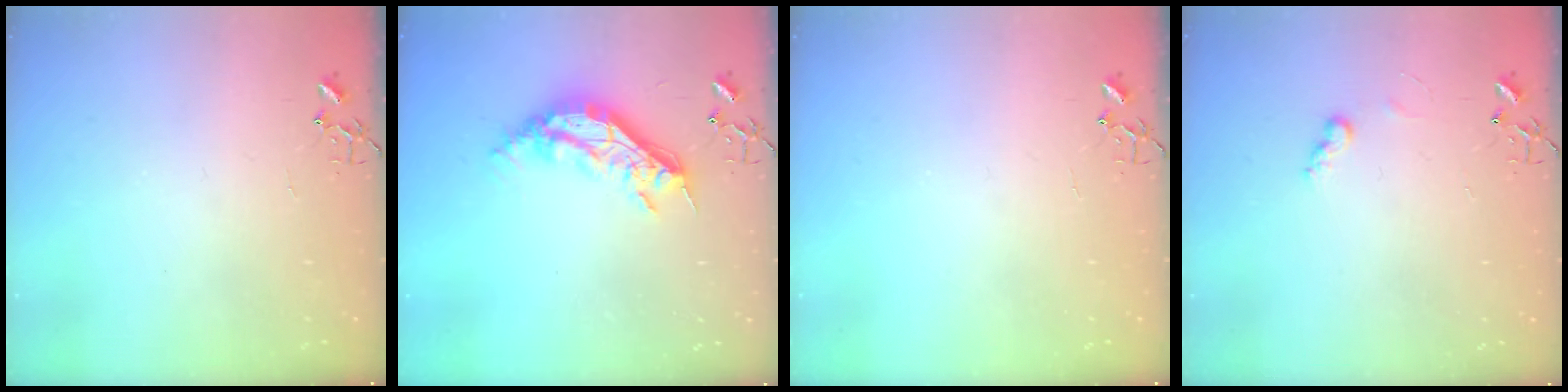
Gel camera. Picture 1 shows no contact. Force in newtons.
{"total": 16.8, "press": 16.8, "slide": 0.3}
{"total": 0.0}
{"total": 5.3, "press": 5.3, "slide": 0.1}